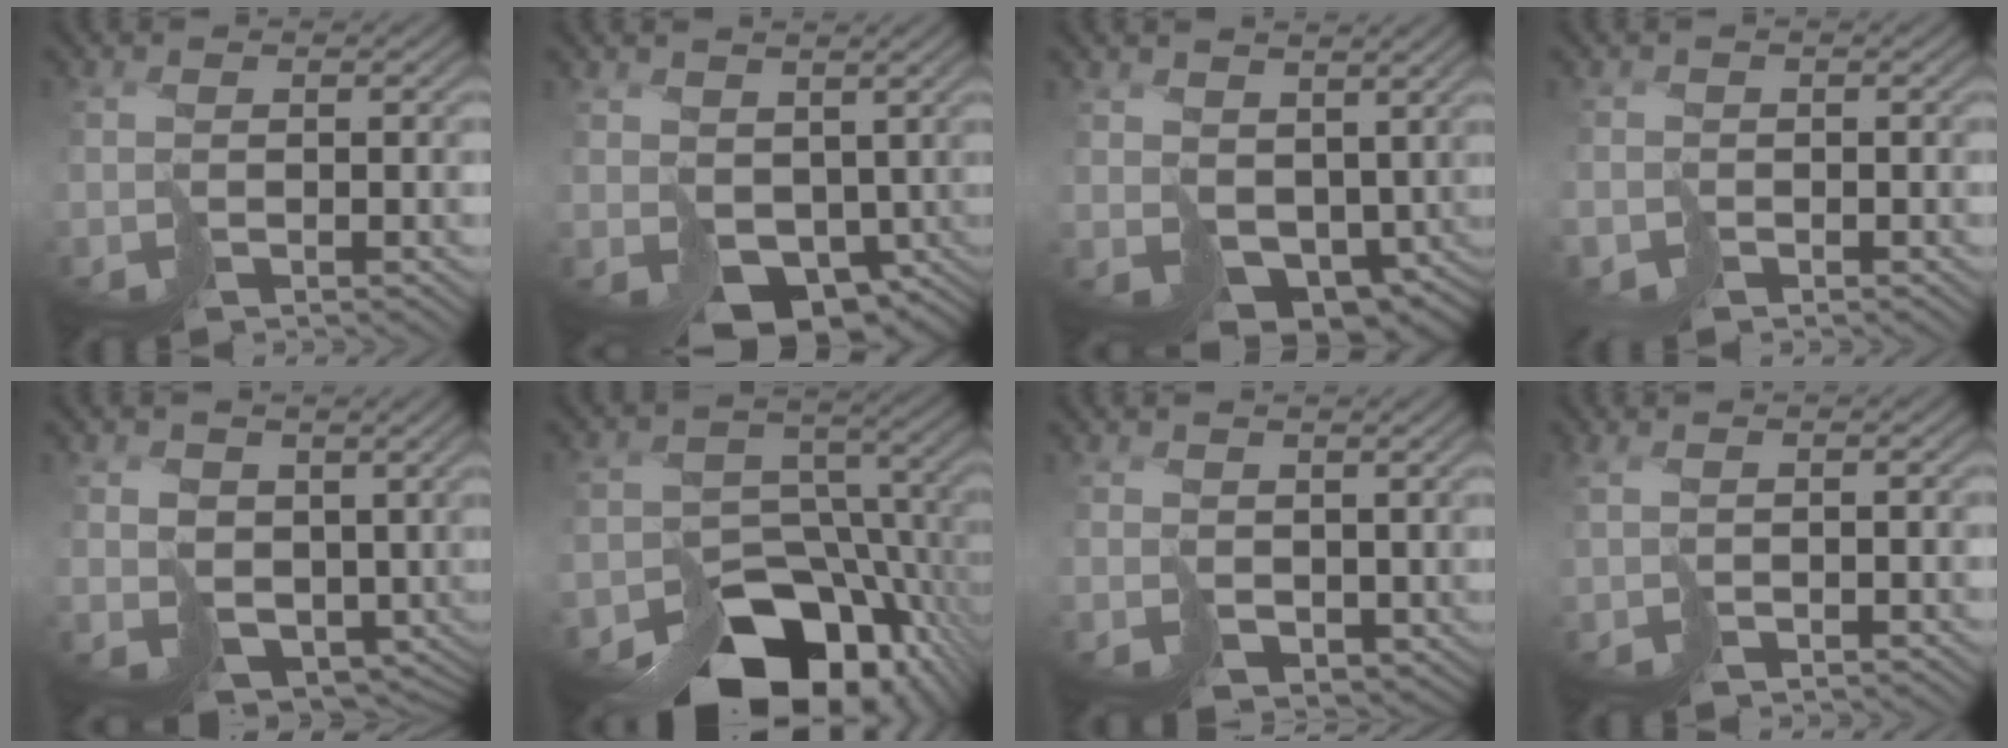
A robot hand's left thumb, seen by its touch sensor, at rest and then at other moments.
{"total": 7.9, "force": [-0.3, 6.1, 5.0], "torque": [-0.100, -0.033, 0.012]}
{"total": 8.5, "force": [1.5, 6.2, 5.6], "torque": [-0.128, -0.032, 0.043]}
{"total": 1.4, "force": [-1.0, 0.7, -0.6], "torque": [0.022, -0.004, -0.024]}
{"total": 8.1, "force": [0.9, 6.4, 4.9], "torque": [-0.109, -0.030, 0.024]}
{"total": 14.3, "force": [-9.6, 8.9, 5.9], "torque": [-0.097, -0.031, -0.126]}
{"total": 2.8, "force": [1.5, 2.1, 1.2], "torque": [-0.035, -0.014, 0.033]}
{"total": 1.1, "force": [0.3, 0.5, 1.0], "torque": [-0.030, -0.001, 0.008]}